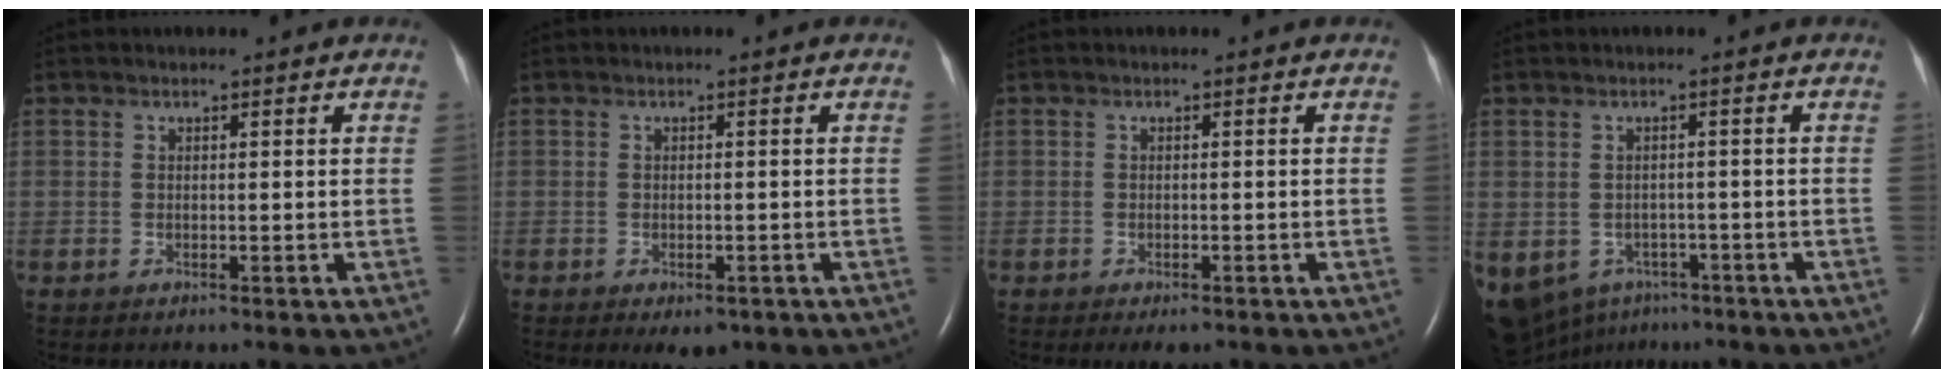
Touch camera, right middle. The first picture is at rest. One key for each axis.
{"total": 3.1, "fx": -1.9, "fy": 1.5, "fz": 1.9, "tx": -0.020, "ty": -0.003, "tz": -0.016}
{"total": 2.3, "fx": -1.6, "fy": 0.9, "fz": 1.3, "tx": -0.014, "ty": -0.003, "tz": -0.016}
{"total": 20.8, "fx": -11.2, "fy": 15.2, "fz": 8.7, "tx": -0.298, "ty": -0.017, "tz": -0.148}